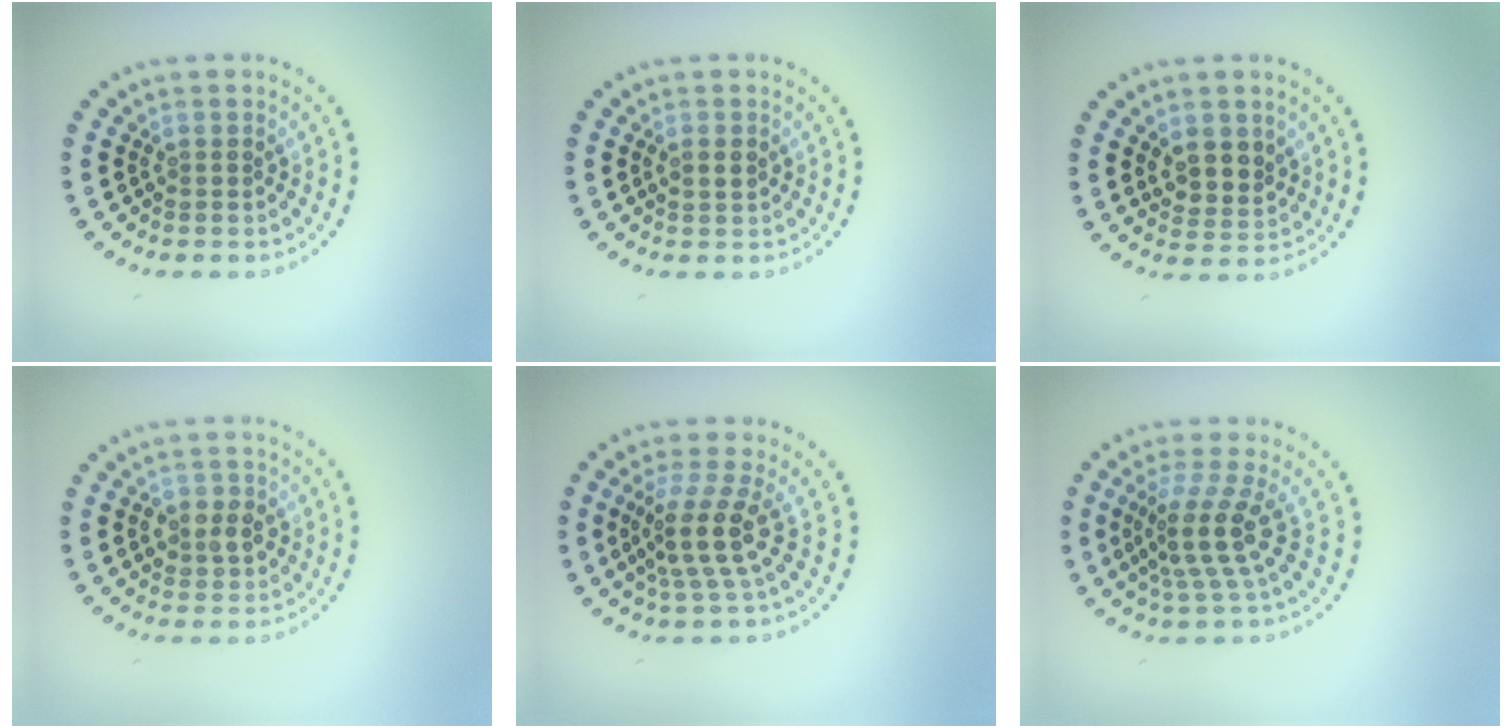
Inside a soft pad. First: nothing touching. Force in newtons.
{"total": 1.7, "press": 1.7, "slide": 0.1}
{"total": 2.7, "press": 2.5, "slide": 1.2}
{"total": 2.3, "press": 2.3, "slide": 0.2}
{"total": 3.8, "press": 2.8, "slide": 2.5}
{"total": 4.0, "press": 2.8, "slide": 2.8}